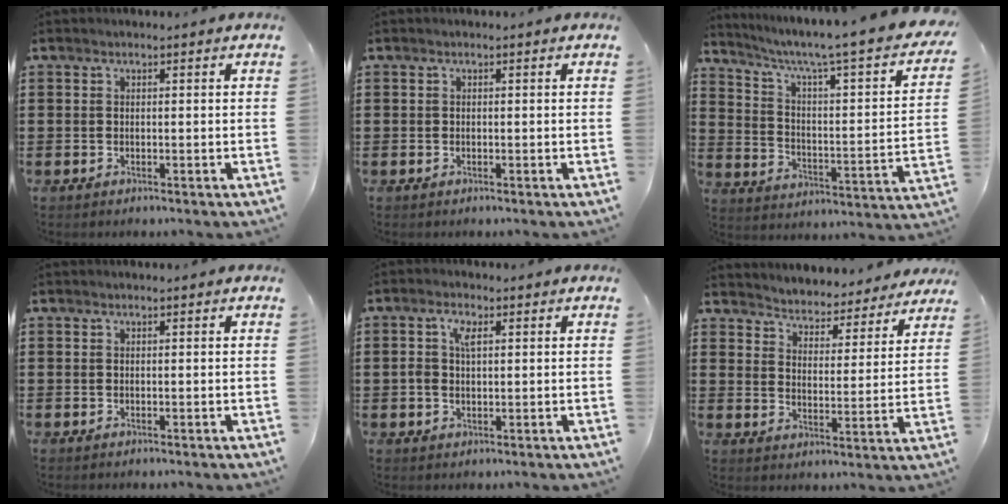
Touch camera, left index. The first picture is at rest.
{"total": 0.0}
{"total": 4.8, "force": [3.2, 0.1, 3.5], "torque": [-0.084, -0.042, 0.042]}
{"total": 0.0}
{"total": 3.2, "force": [0.7, 1.6, 2.7], "torque": [-0.057, 0.013, 0.010]}
{"total": 4.1, "force": [4.1, -0.1, -0.8], "torque": [-0.013, -0.040, 0.065]}